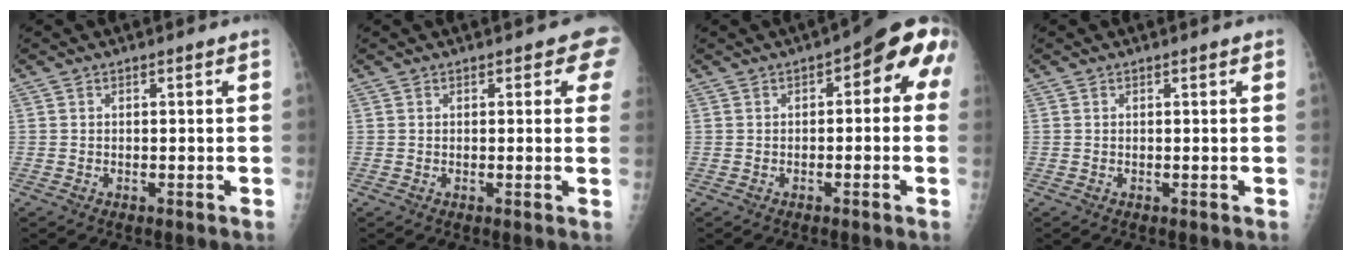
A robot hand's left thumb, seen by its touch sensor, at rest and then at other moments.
{"total": 1.9, "force": [0.7, 1.3, 1.3], "torque": [0.010, 0.002, -0.001]}
{"total": 9.2, "force": [1.5, 4.3, 8.0], "torque": [-0.060, 0.029, 0.003]}
{"total": 0.5, "force": [0.3, 0.1, 0.4], "torque": [-0.006, 0.000, 0.002]}